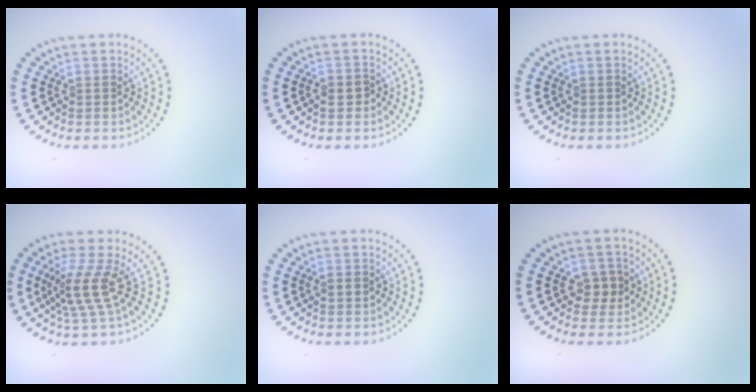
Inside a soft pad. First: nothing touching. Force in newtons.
{"total": 1.0, "press": 0.9, "slide": 0.4}
{"total": 0.0}
{"total": 3.7, "press": 2.7, "slide": 2.6}
{"total": 1.1, "press": 1.1, "slide": 0.2}
{"total": 2.4, "press": 2.3, "slide": 0.8}